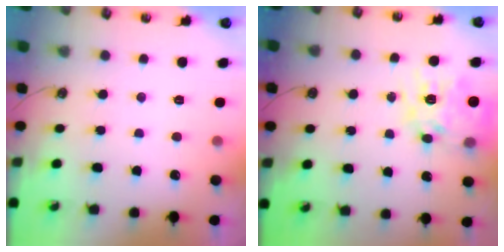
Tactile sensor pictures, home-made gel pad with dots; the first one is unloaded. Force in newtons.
{"total": 15.5, "press": 15.4, "slide": 1.3}